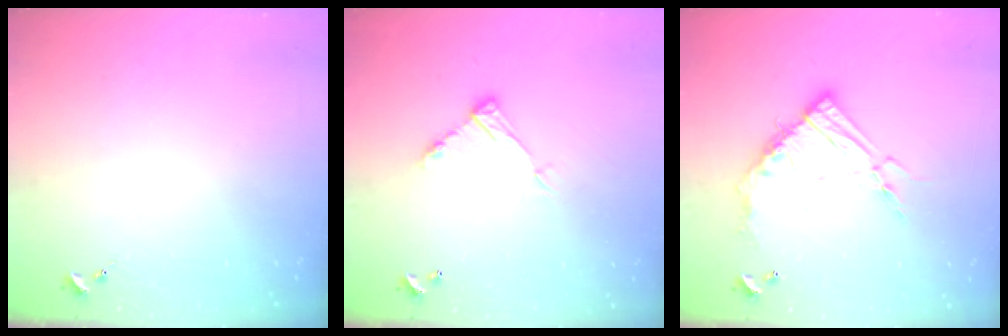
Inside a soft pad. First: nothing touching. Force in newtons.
{"total": 9.2, "press": 9.2, "slide": 0.1}
{"total": 16.0, "press": 15.9, "slide": 1.5}